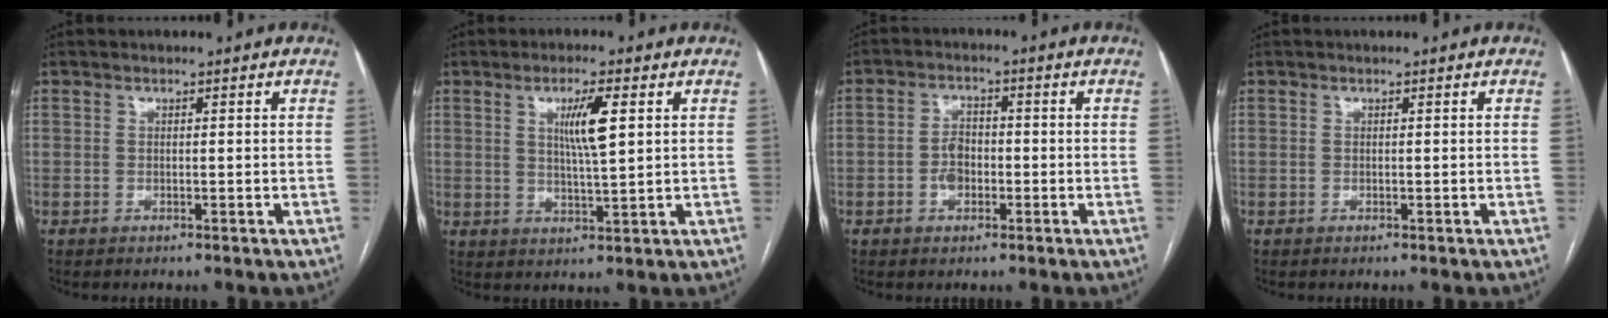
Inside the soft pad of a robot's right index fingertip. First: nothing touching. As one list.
[{"total": 6.0, "force": [1.9, 0.4, 5.7], "torque": [-0.103, -0.003, 0.035]}, {"total": 3.7, "force": [-1.0, 2.5, 2.5], "torque": [-0.049, 0.008, -0.019]}, {"total": 0.0}]